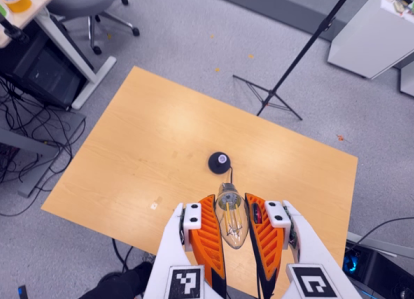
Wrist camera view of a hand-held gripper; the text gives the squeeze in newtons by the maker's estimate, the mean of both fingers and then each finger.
{"total": 20.6, "left": 23.4, "right": 17.8}